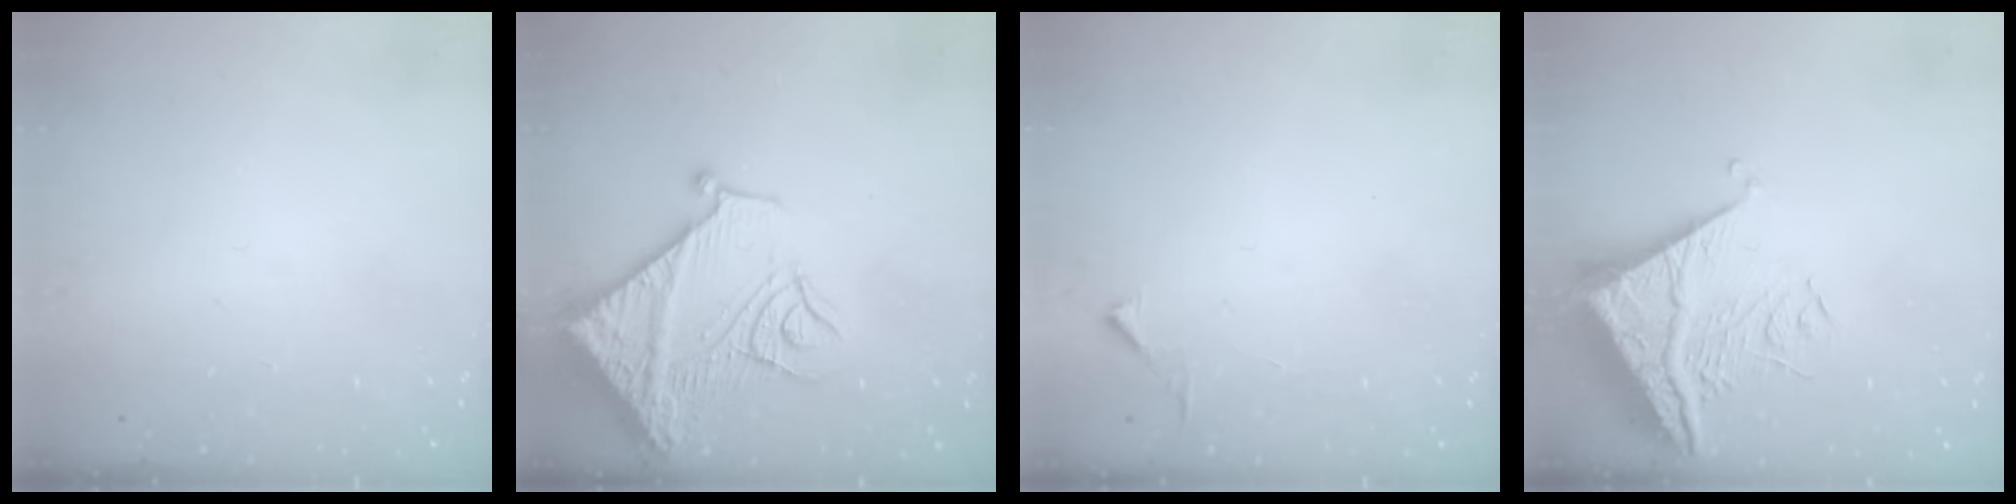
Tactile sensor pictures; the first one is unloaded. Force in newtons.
{"total": 19.7, "press": 19.6, "slide": 2.1}
{"total": 2.8, "press": 2.8, "slide": 0.3}
{"total": 8.8, "press": 8.7, "slide": 0.8}